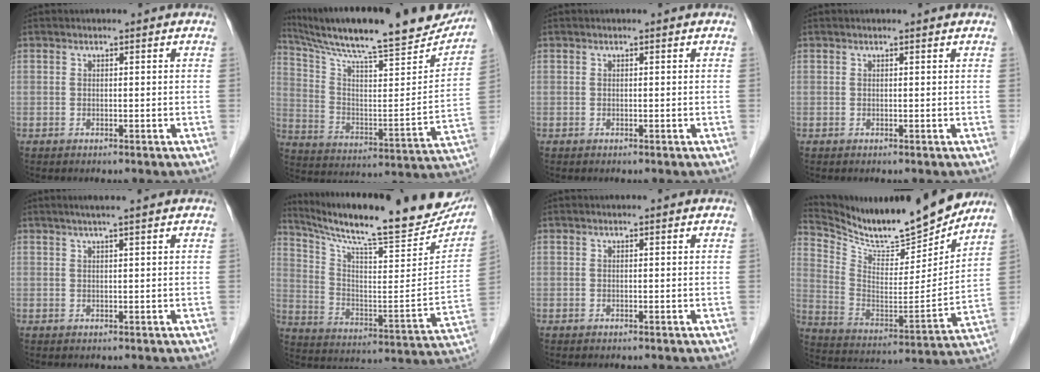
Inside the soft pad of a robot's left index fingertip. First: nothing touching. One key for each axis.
{"total": 26.7, "fx": 23.2, "fy": 3.7, "fz": 12.8, "tx": -0.213, "ty": -0.028, "tz": 0.333}
{"total": 0.0}
{"total": 0.0}
{"total": 3.1, "fx": 2.2, "fy": -0.6, "fz": 2.0, "tx": -0.031, "ty": 0.011, "tz": 0.038}
{"total": 27.1, "fx": 23.7, "fy": 3.6, "fz": 12.7, "tx": -0.213, "ty": -0.059, "tz": 0.331}
{"total": 0.0}
{"total": 18.4, "fx": 17.1, "fy": 2.3, "fz": 6.4, "tx": -0.130, "ty": -0.039, "tz": 0.282}